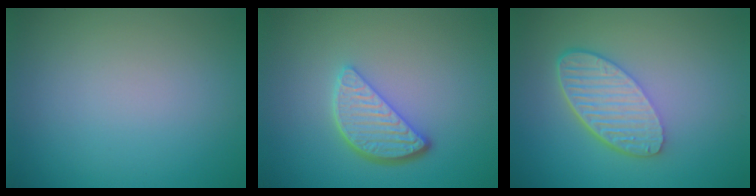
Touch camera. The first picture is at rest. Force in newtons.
{"total": 3.9, "press": 3.2, "slide": 2.3}
{"total": 5.5, "press": 4.0, "slide": 3.7}